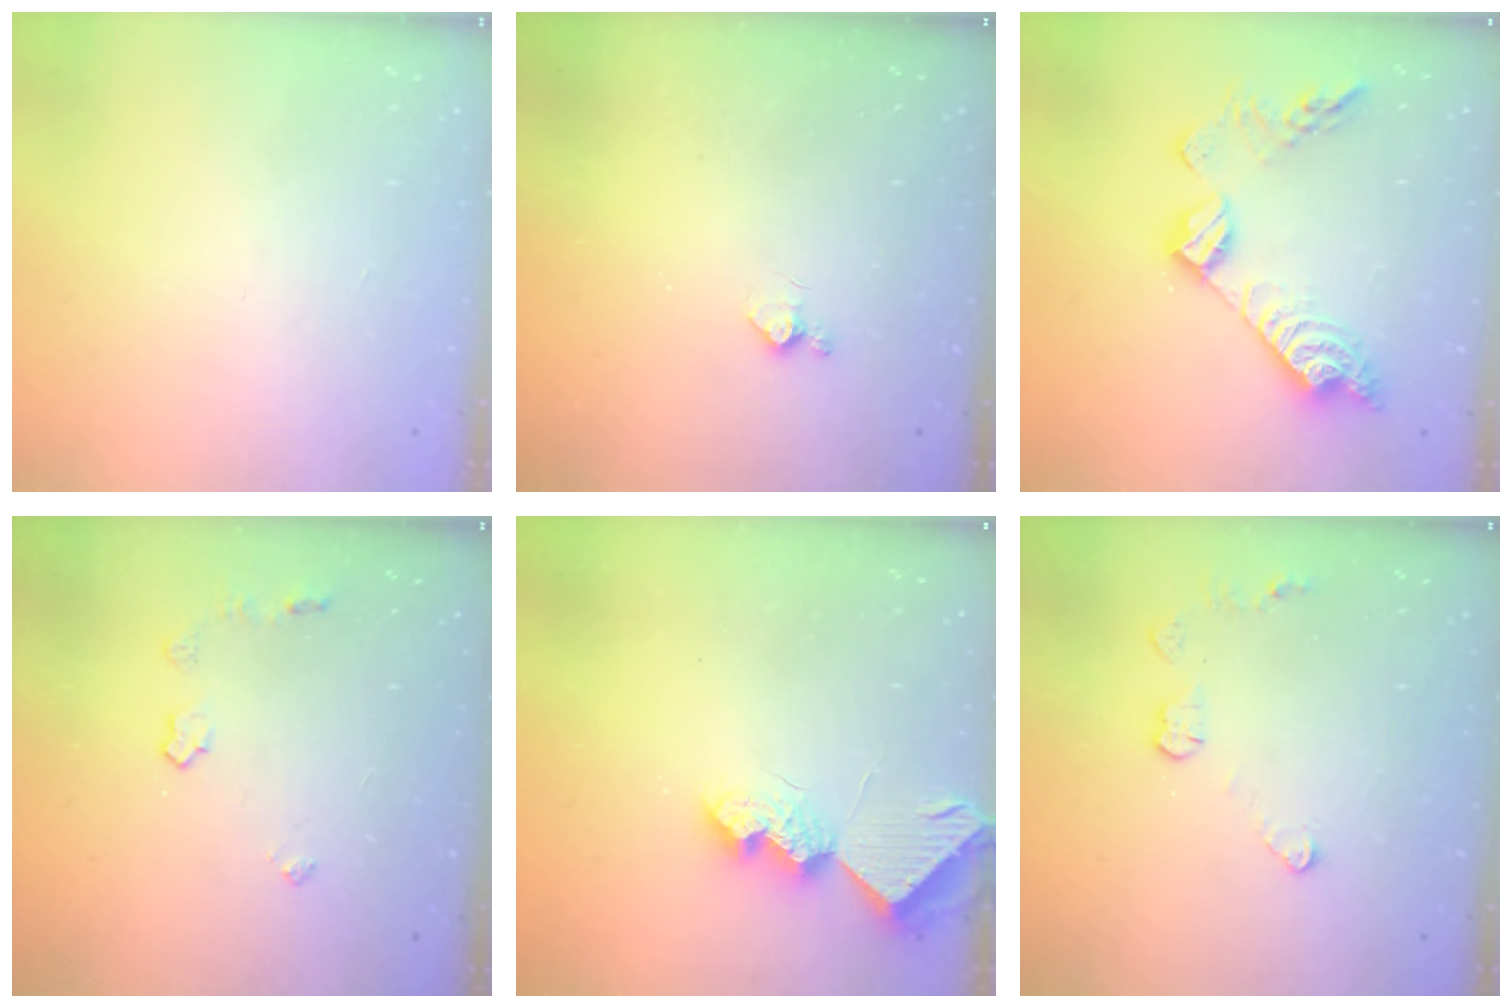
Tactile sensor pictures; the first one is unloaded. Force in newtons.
{"total": 3.6, "press": 3.5, "slide": 0.6}
{"total": 16.2, "press": 16.2, "slide": 1.2}
{"total": 4.1, "press": 4.1, "slide": 0.5}
{"total": 9.1, "press": 9.1, "slide": 0.5}
{"total": 4.5, "press": 4.5, "slide": 0.4}